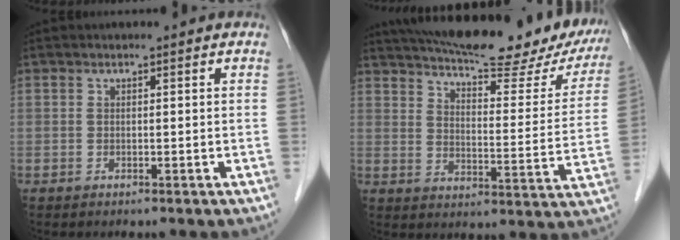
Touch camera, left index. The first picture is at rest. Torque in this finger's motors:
{"motor_torque": [1.14, -1.00, 0.09, 0.03]}